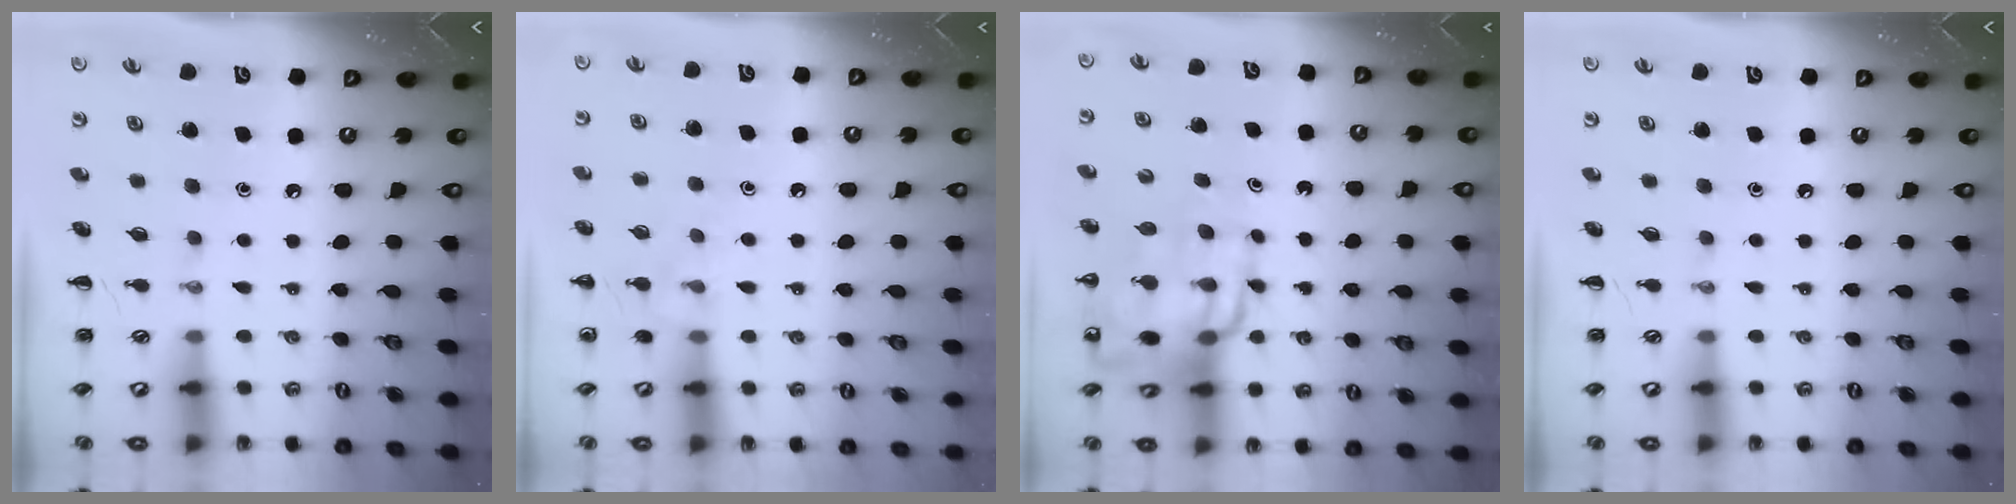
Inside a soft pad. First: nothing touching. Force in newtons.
{"total": 7.9, "press": 7.7, "slide": 1.8}
{"total": 15.3, "press": 14.7, "slide": 4.2}
{"total": 0.0}